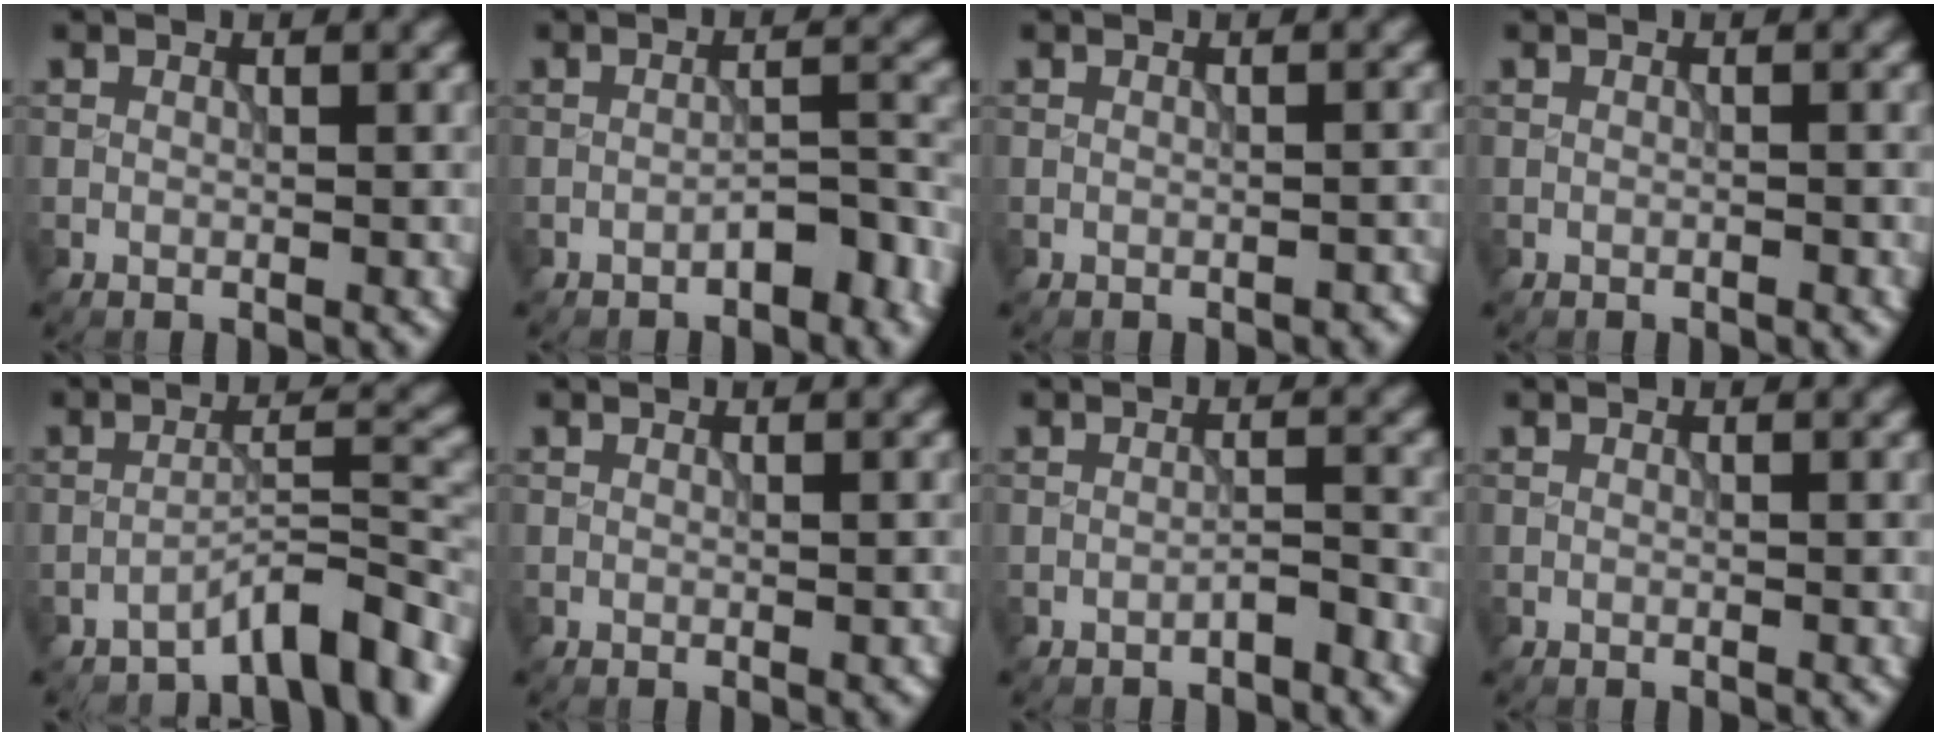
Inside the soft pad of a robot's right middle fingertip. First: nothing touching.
{"total": 3.0, "force": [-1.9, 1.0, 2.0], "torque": [-0.029, 0.014, -0.032]}
{"total": 1.0, "force": [-0.8, 0.4, 0.5], "torque": [-0.008, 0.001, -0.009]}
{"total": 0.0}
{"total": 6.0, "force": [-4.7, 1.4, 3.6], "torque": [-0.048, 0.011, -0.075]}
{"total": 0.6, "force": [-0.1, 0.3, 0.5], "torque": [-0.006, 0.000, 0.000]}
{"total": 1.3, "force": [-1.0, 0.2, 0.8], "torque": [-0.011, 0.008, -0.020]}
{"total": 0.0}